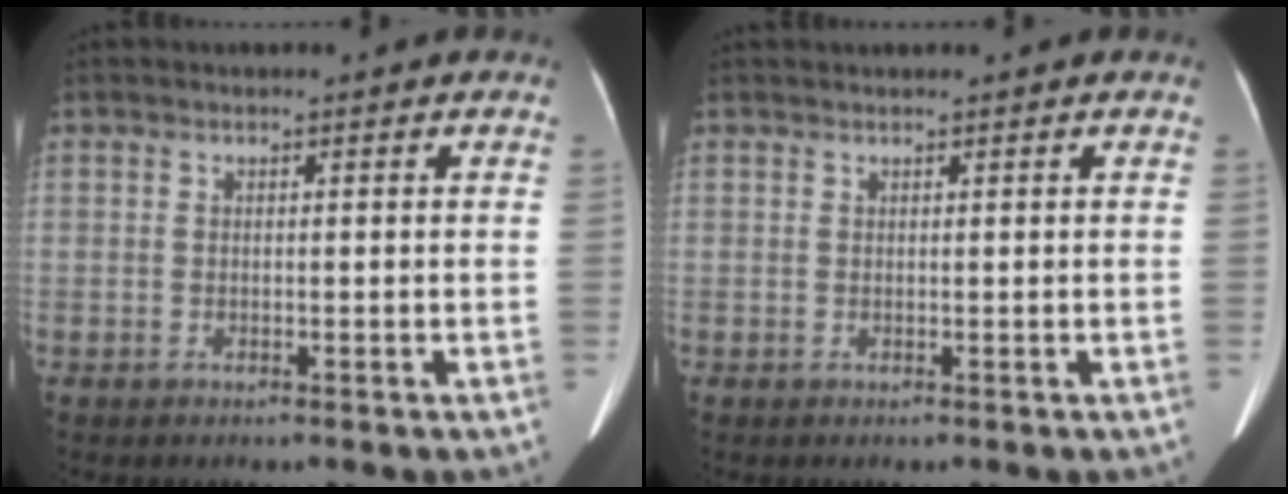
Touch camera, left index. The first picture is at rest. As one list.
[{"total": 0.8, "force": [0.7, -0.1, 0.4], "torque": [-0.006, 0.021, 0.018]}]